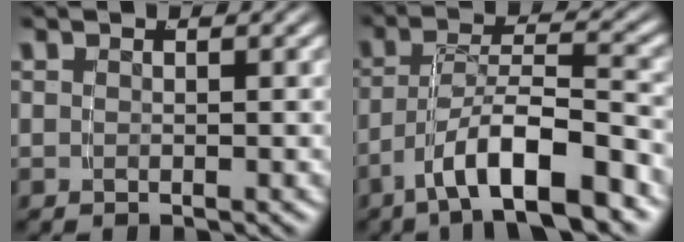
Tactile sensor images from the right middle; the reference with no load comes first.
{"total": 6.8, "force": [-4.0, 1.8, 5.2], "torque": [-0.074, -0.001, -0.062]}